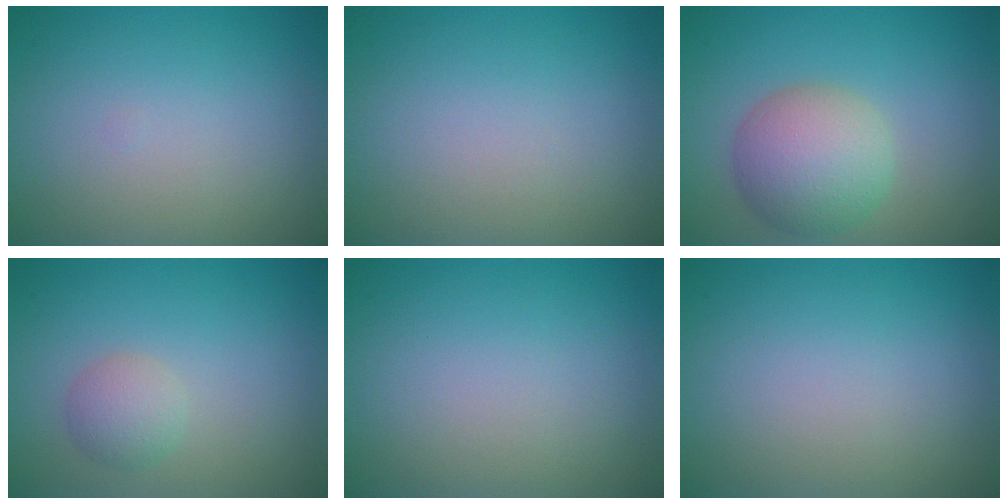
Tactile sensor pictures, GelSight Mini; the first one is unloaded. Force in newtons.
{"total": 0.0}
{"total": 6.1, "press": 6.1, "slide": 0.1}
{"total": 2.1, "press": 2.1, "slide": 0.1}
{"total": 0.0}
{"total": 0.0}